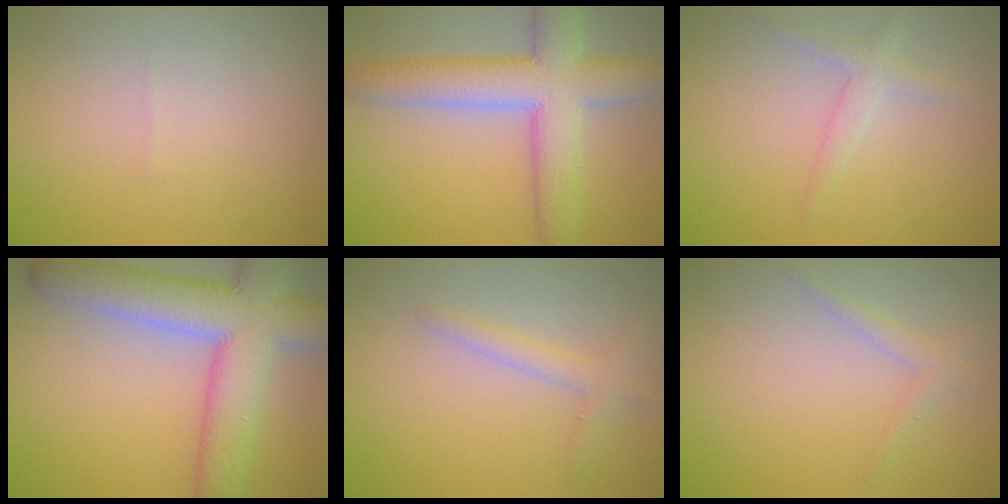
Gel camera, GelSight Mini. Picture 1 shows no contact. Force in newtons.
{"total": 8.1, "press": 8.1, "slide": 0.3}
{"total": 1.8, "press": 1.8, "slide": 0.1}
{"total": 10.8, "press": 10.8, "slide": 0.7}
{"total": 2.0, "press": 2.0, "slide": 0.1}
{"total": 1.4, "press": 1.4, "slide": 0.1}